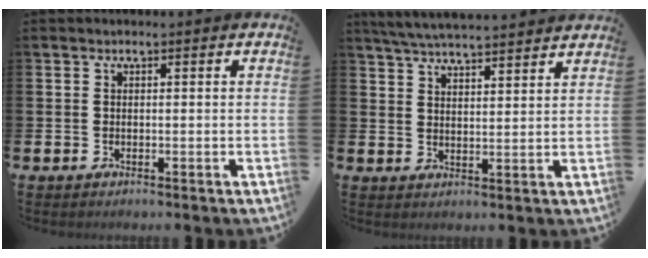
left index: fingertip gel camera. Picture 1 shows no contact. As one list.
[{"total": 5.3, "force": [5.3, 0.1, 0.9], "torque": [-0.035, -0.027, 0.095]}]